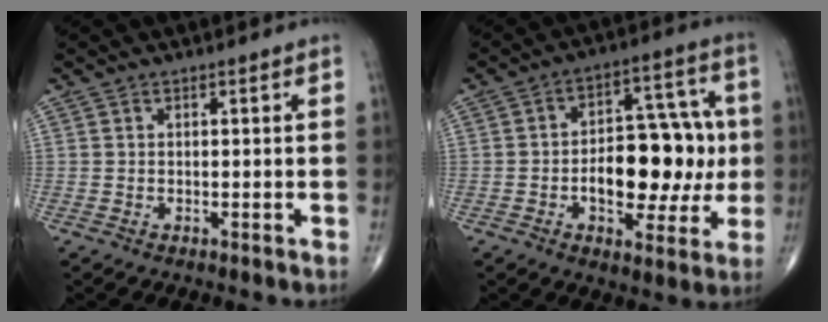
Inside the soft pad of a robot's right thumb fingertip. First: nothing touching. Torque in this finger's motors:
{"motor_torque": [0.34, 0.40, 0.16, -0.13, 0.11]}